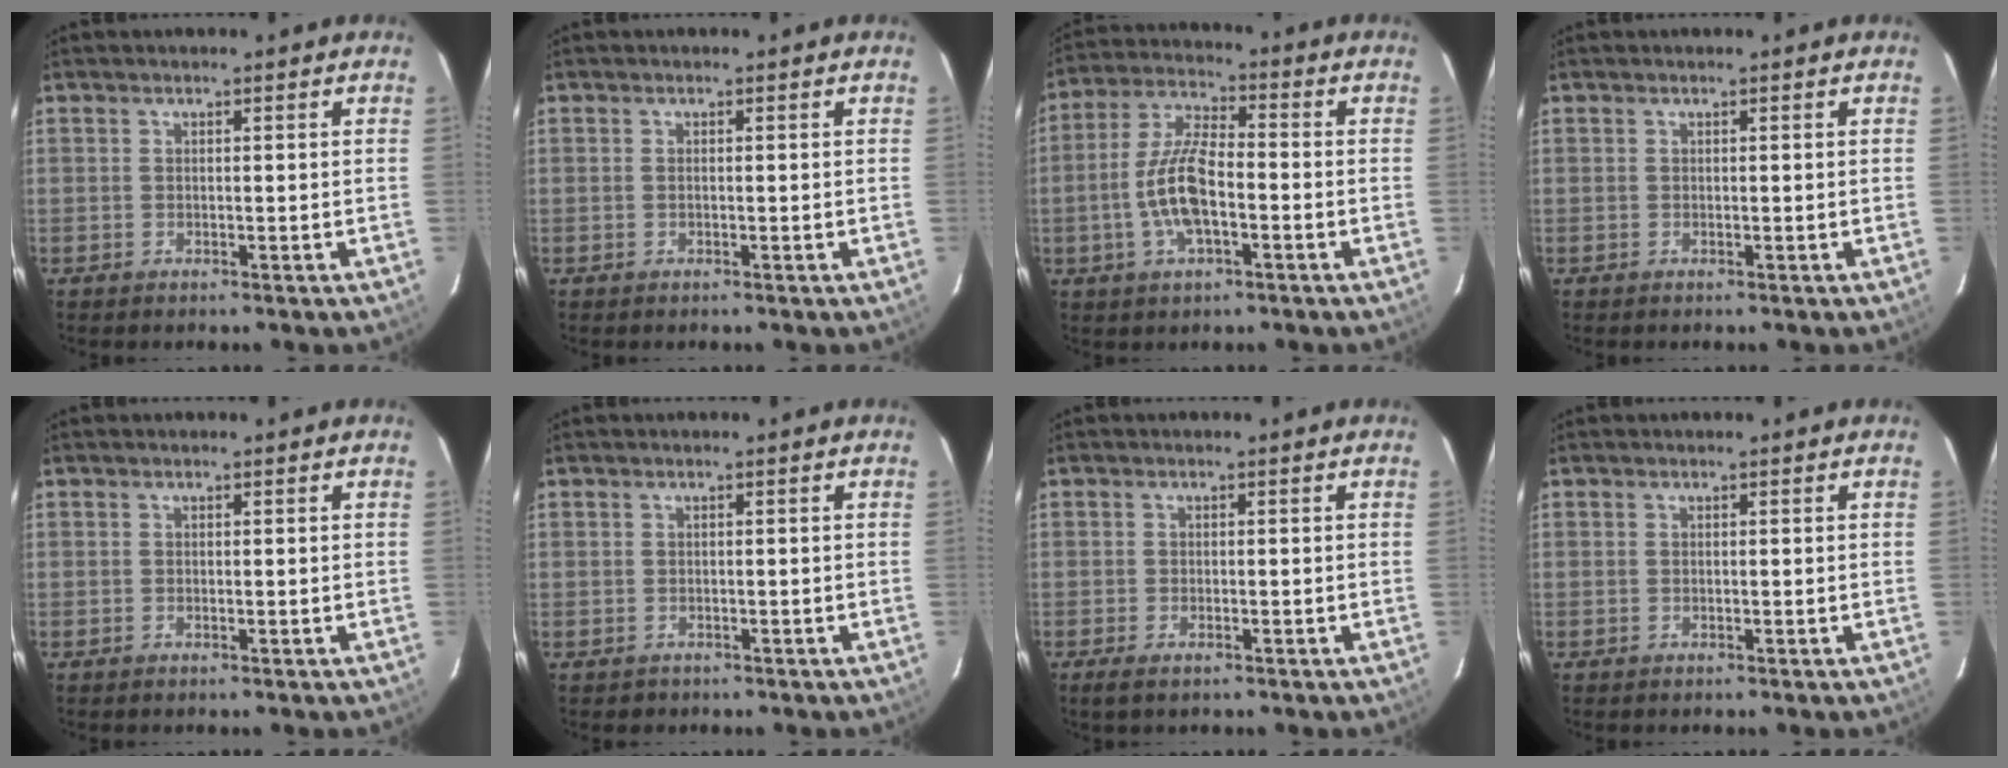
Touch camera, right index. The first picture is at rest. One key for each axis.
{"total": 0.0}
{"total": 10.8, "fx": -2.9, "fy": 3.9, "fz": 9.7, "tx": -0.202, "ty": 0.005, "tz": -0.056}
{"total": 0.0}
{"total": 0.0}
{"total": 1.3, "fx": -0.6, "fy": 1.2, "fz": 0.0, "tx": 0.000, "ty": 0.003, "tz": -0.003}
{"total": 2.4, "fx": -1.6, "fy": 0.9, "fz": 1.6, "tx": -0.035, "ty": -0.008, "tz": -0.029}
{"total": 0.0}